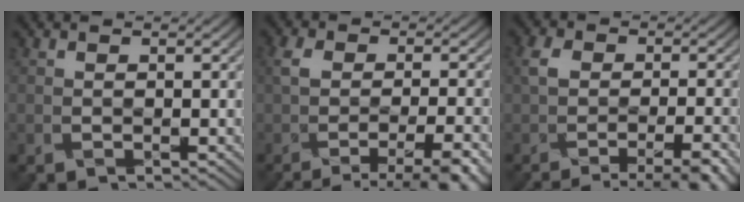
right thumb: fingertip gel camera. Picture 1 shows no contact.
{"total": 8.4, "force": [-4.2, 3.0, 6.6], "torque": [-0.088, -0.016, -0.055]}
{"total": 8.0, "force": [-4.0, 3.4, 6.0], "torque": [-0.070, -0.006, -0.055]}